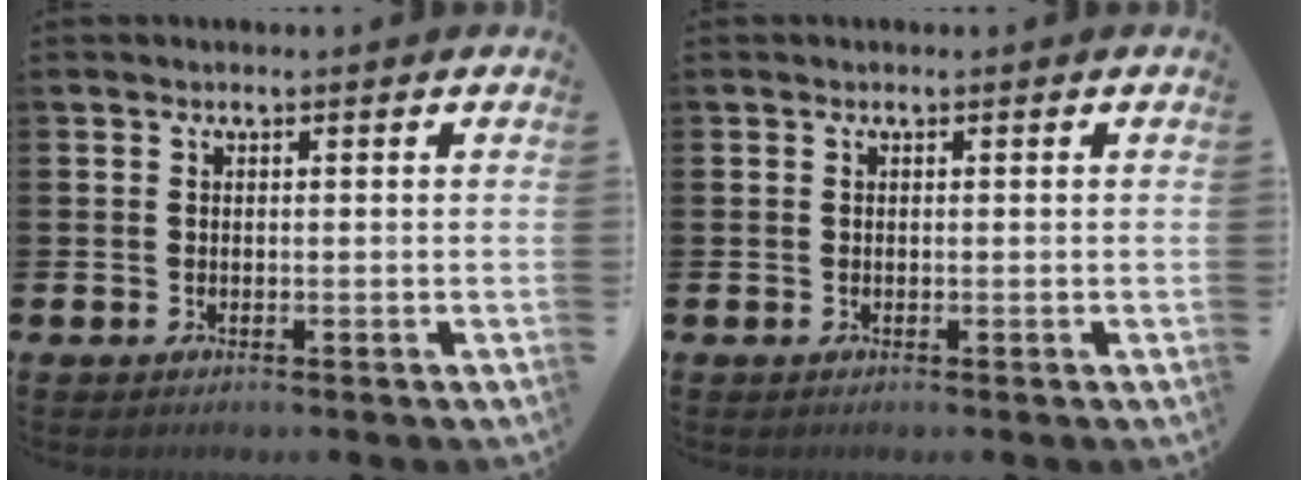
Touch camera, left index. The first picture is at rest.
{"total": 0.0}